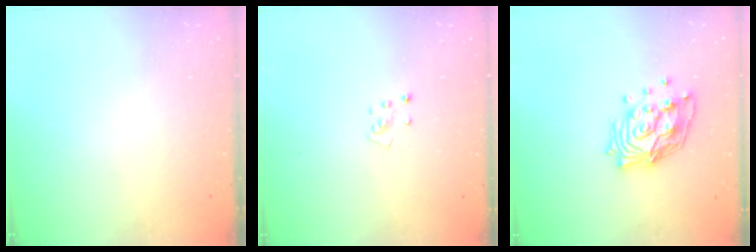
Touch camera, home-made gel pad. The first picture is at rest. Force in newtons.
{"total": 3.9, "press": 3.9, "slide": 0.3}
{"total": 13.5, "press": 13.4, "slide": 1.0}